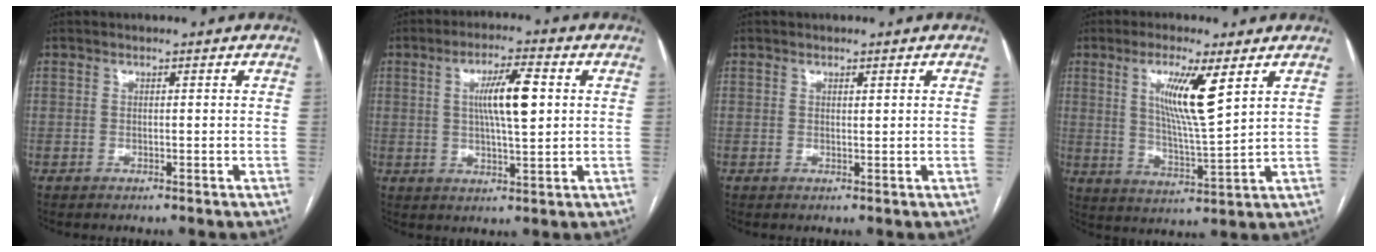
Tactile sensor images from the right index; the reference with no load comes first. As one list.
[{"total": 8.3, "force": [1.5, 1.3, 8.0], "torque": [-0.144, 0.008, 0.027]}, {"total": 0.5, "force": [0.4, 0.1, 0.4], "torque": [-0.007, -0.003, 0.006]}, {"total": 9.6, "force": [4.0, 0.4, 8.7], "torque": [-0.161, -0.011, 0.074]}]